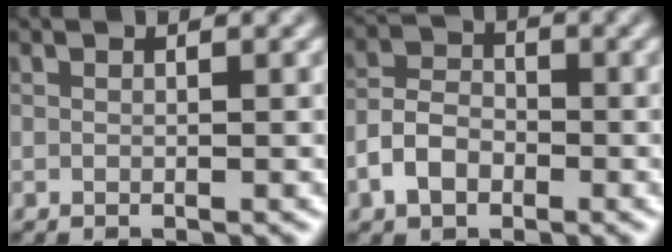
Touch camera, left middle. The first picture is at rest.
{"total": 3.7, "force": [-1.7, 2.5, 2.0], "torque": [-0.038, 0.006, -0.039]}